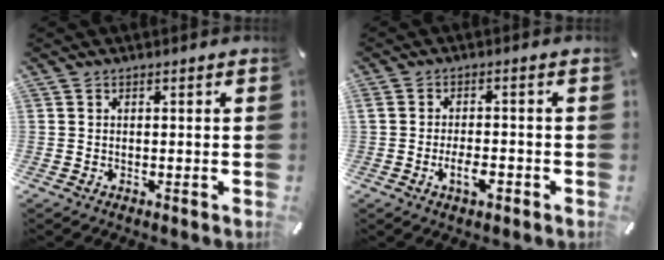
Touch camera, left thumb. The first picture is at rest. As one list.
[{"total": 5.2, "force": [-2.0, 2.0, 4.3], "torque": [-0.075, 0.006, -0.033]}]